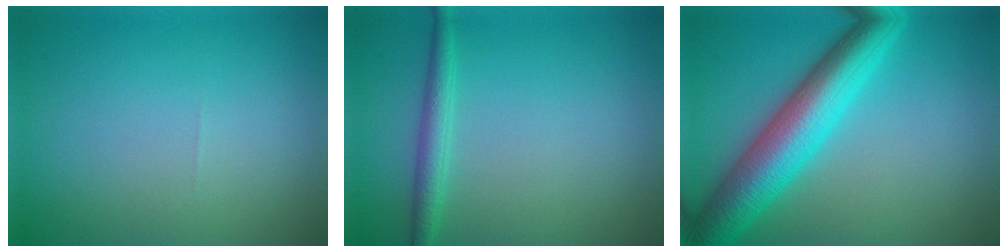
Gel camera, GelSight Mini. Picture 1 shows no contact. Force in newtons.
{"total": 1.9, "press": 1.9, "slide": 0.0}
{"total": 8.3, "press": 8.3, "slide": 0.1}